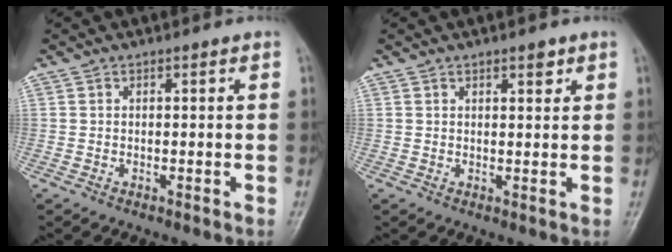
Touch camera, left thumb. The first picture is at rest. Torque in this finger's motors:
{"motor_torque": [-0.13, -0.14, -0.09, -0.10, -0.02]}